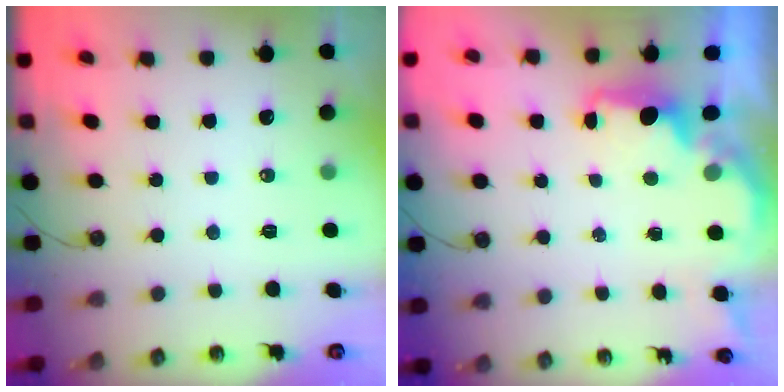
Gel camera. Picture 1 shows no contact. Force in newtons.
{"total": 1.8, "press": 1.7, "slide": 0.5}